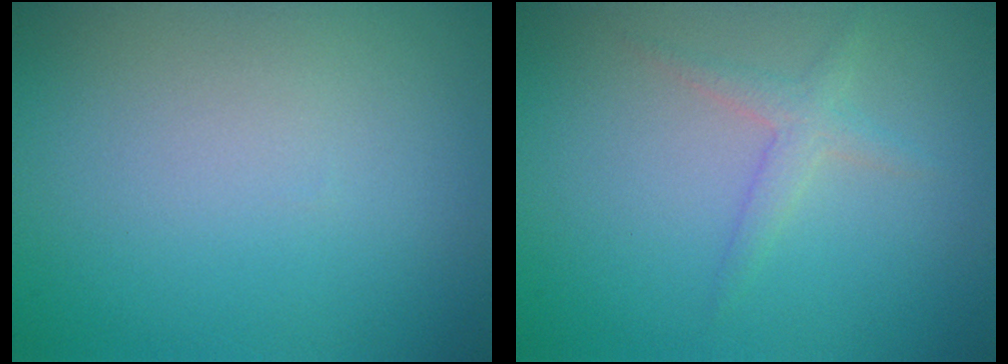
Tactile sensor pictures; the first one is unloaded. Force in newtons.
{"total": 1.6, "press": 1.6, "slide": 0.0}